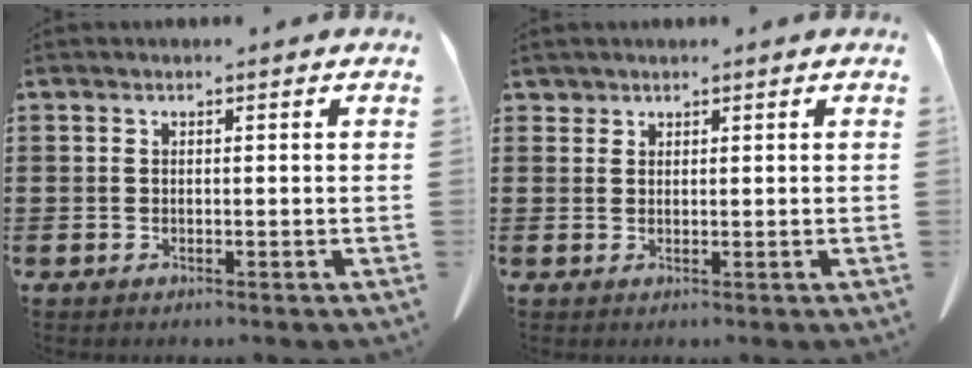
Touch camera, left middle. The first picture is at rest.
{"total": 1.2, "force": [1.1, 0.5, 0.1], "torque": [-0.007, 0.002, 0.022]}